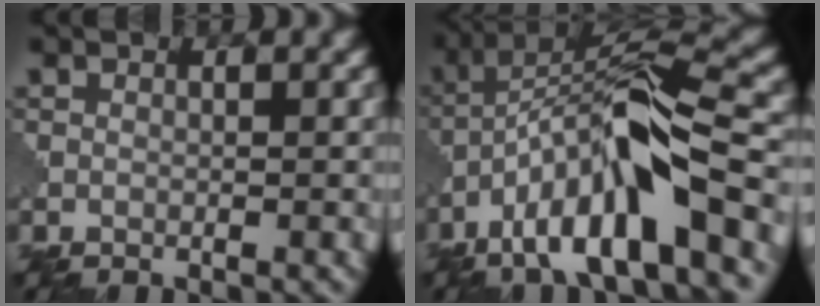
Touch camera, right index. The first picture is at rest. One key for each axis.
{"total": 11.9, "fx": -5.5, "fy": 2.8, "fz": 10.2, "tx": -0.178, "ty": 0.021, "tz": -0.097}